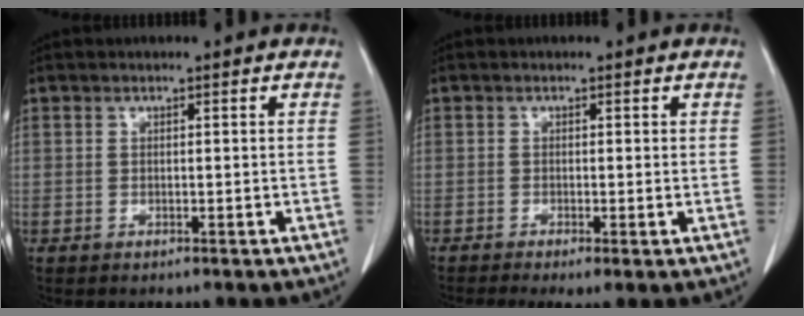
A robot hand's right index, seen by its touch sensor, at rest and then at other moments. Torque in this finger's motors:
{"motor_torque": [0.66, -0.63, 0.12, 0.06]}